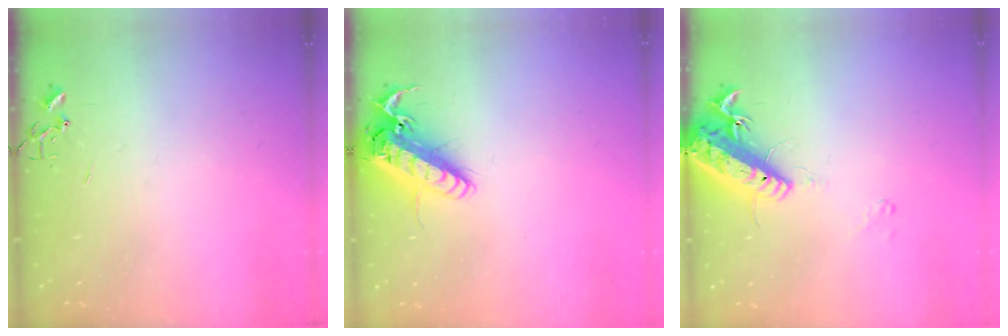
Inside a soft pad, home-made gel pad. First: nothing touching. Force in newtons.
{"total": 17.4, "press": 17.1, "slide": 3.3}
{"total": 15.7, "press": 15.3, "slide": 3.5}